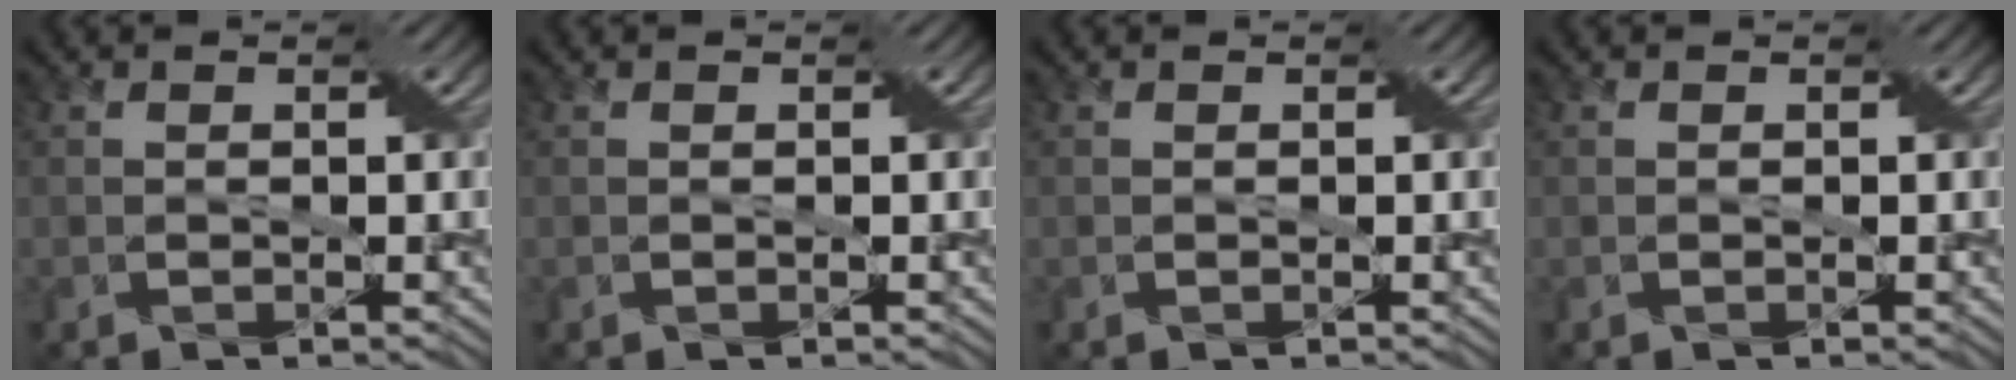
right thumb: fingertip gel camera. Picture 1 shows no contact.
{"total": 0.0}
{"total": 0.0}
{"total": 0.0}